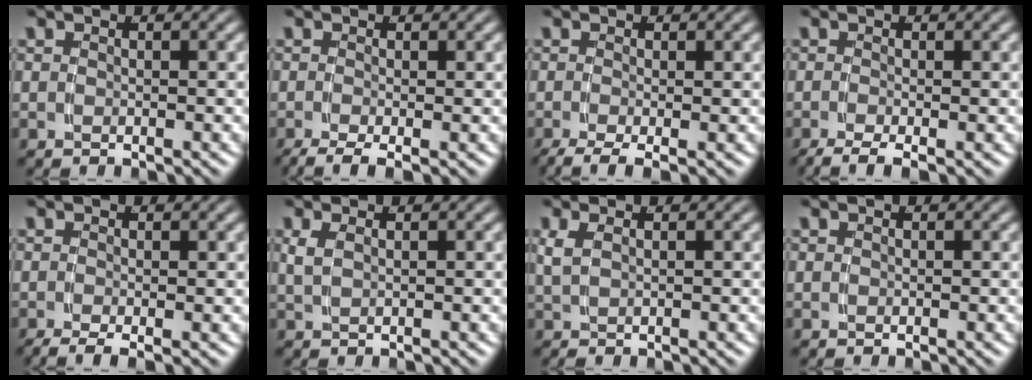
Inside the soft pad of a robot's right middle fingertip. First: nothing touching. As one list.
[{"total": 3.2, "force": [-2.4, 0.8, 1.9], "torque": [-0.033, -0.017, -0.030]}, {"total": 3.6, "force": [-2.7, 0.9, 2.2], "torque": [-0.038, -0.020, -0.033]}, {"total": 3.1, "force": [-2.4, 0.8, 1.8], "torque": [-0.033, -0.016, -0.031]}, {"total": 2.3, "force": [-1.8, 0.3, 1.5], "torque": [-0.024, -0.013, -0.023]}, {"total": 1.4, "force": [0.6, 0.4, 1.1], "torque": [-0.023, 0.002, 0.017]}, {"total": 1.5, "force": [0.5, 0.5, 1.3], "torque": [-0.029, 0.003, 0.015]}, {"total": 0.0}]